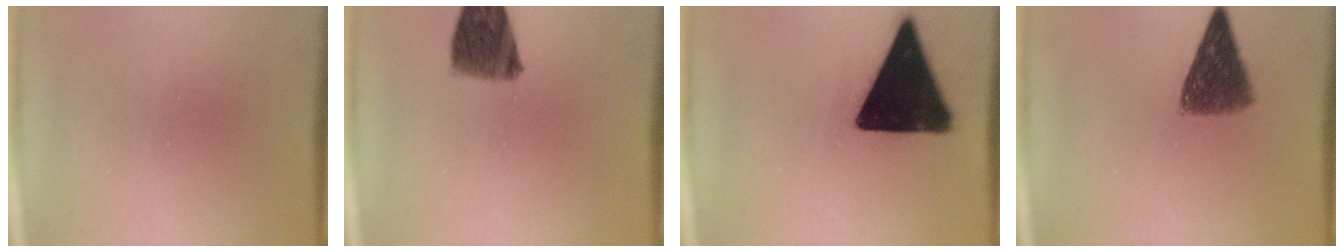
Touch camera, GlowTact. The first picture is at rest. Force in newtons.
{"total": 8.3}
{"total": 19.7}
{"total": 7.0}